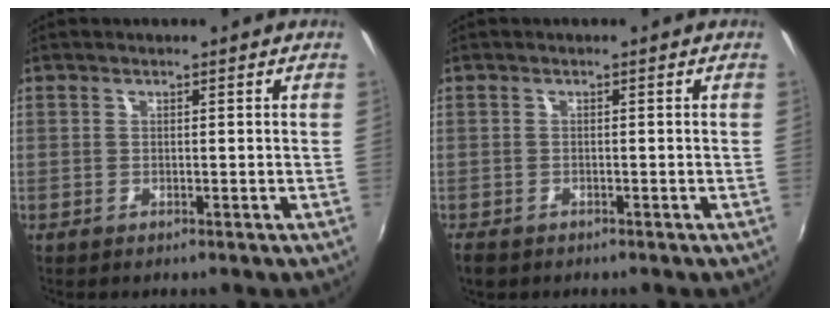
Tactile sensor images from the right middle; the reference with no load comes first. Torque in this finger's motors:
{"motor_torque": [0.34, -0.31, 0.09, 0.02]}